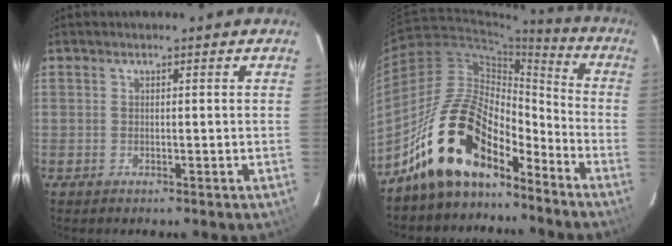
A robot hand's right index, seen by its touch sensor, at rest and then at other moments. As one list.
[{"total": 17.6, "force": [-13.6, 7.2, 8.6], "torque": [-0.161, 0.020, -0.248]}]